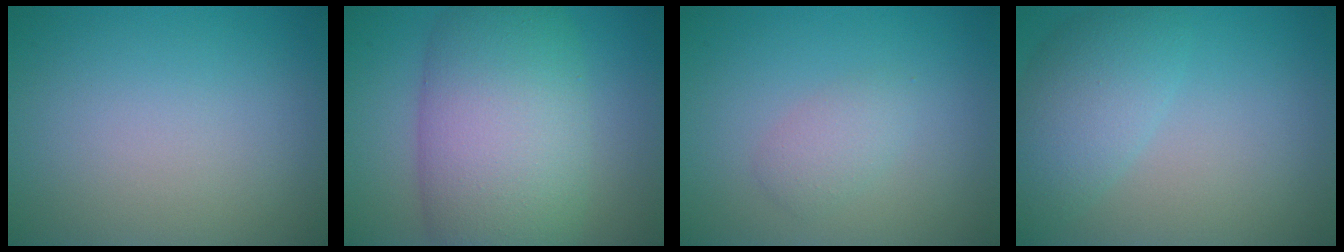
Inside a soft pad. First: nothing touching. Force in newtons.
{"total": 11.8, "press": 11.8, "slide": 0.4}
{"total": 1.7, "press": 1.7, "slide": 0.1}
{"total": 4.6, "press": 4.6, "slide": 0.3}